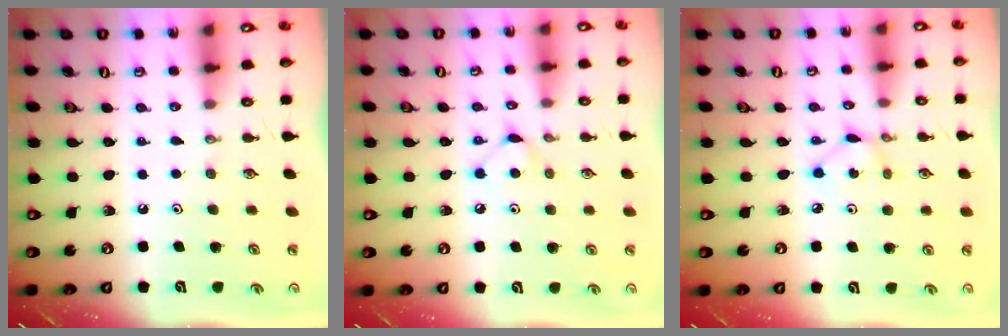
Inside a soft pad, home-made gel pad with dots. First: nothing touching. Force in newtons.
{"total": 4.8, "press": 4.8, "slide": 0.6}
{"total": 2.8, "press": 2.8, "slide": 0.1}